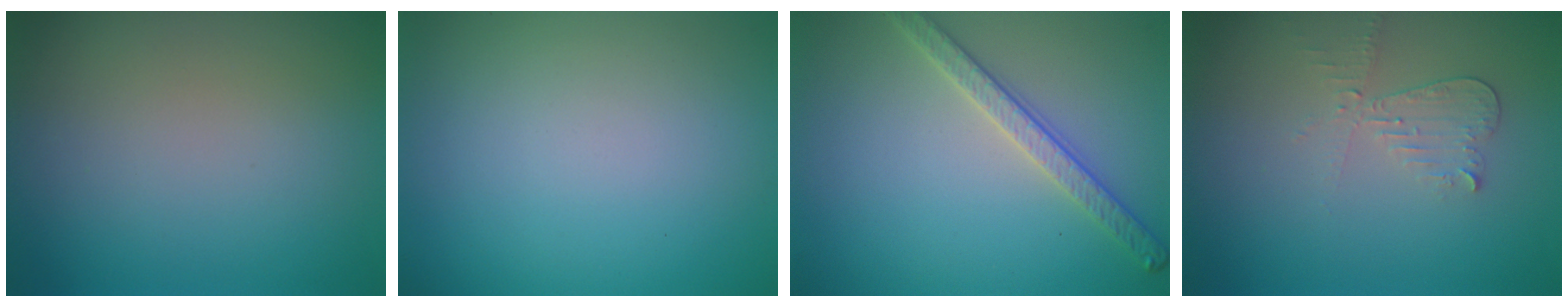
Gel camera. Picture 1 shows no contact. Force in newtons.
{"total": 0.0}
{"total": 2.8, "press": 2.8, "slide": 0.7}
{"total": 2.2, "press": 2.2, "slide": 0.2}